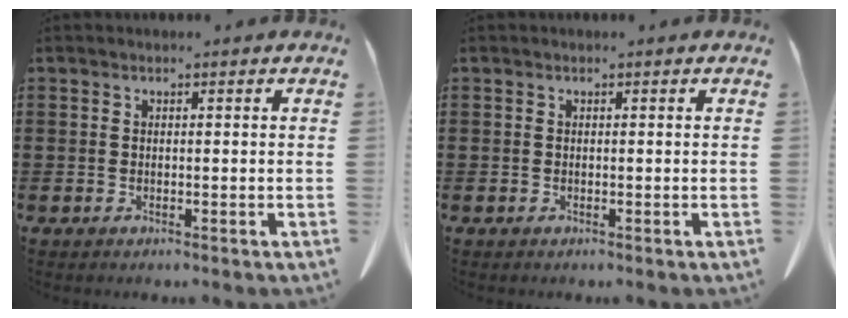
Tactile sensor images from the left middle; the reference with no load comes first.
{"total": 0.0}